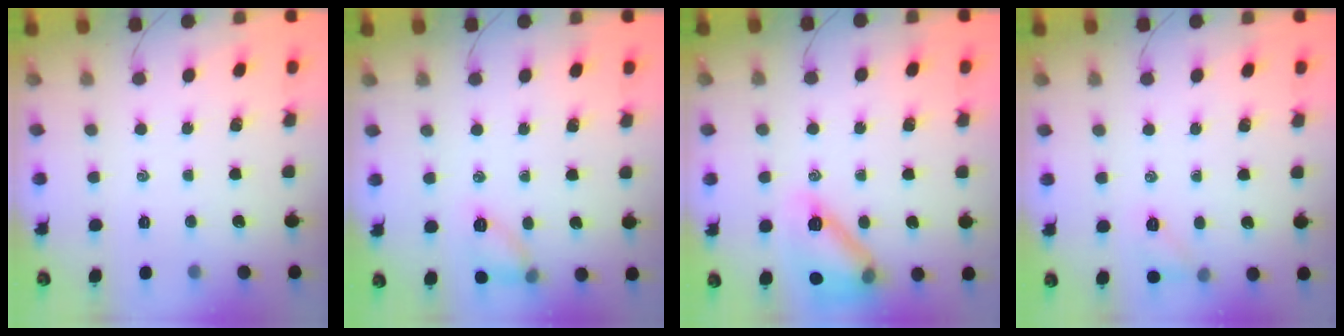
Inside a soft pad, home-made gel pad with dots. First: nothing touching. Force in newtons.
{"total": 8.3, "press": 8.3, "slide": 0.3}
{"total": 15.2, "press": 15.1, "slide": 1.7}
{"total": 5.7, "press": 5.5, "slide": 1.6}